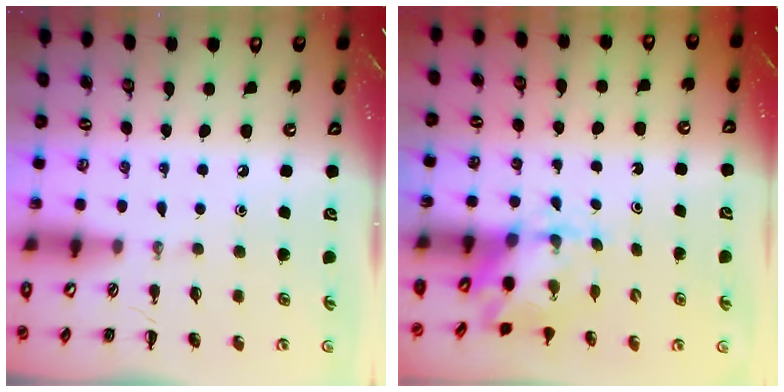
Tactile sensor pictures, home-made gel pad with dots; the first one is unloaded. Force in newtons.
{"total": 2.5, "press": 2.3, "slide": 1.0}